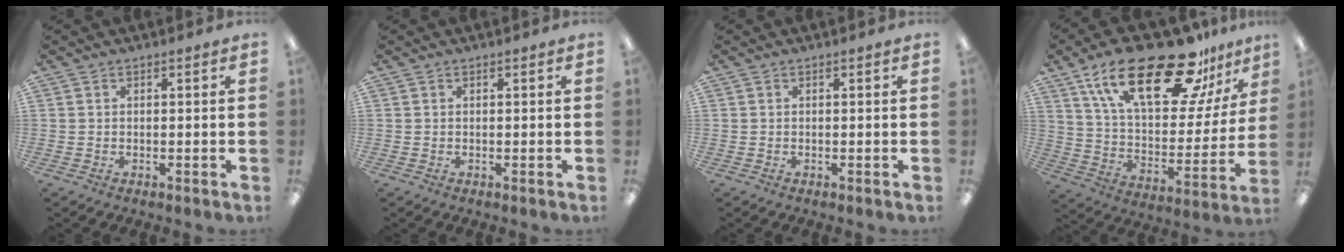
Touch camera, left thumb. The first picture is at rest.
{"total": 0.0}
{"total": 0.0}
{"total": 28.0, "force": [18.3, 10.7, 18.2], "torque": [-0.294, -0.104, 0.307]}